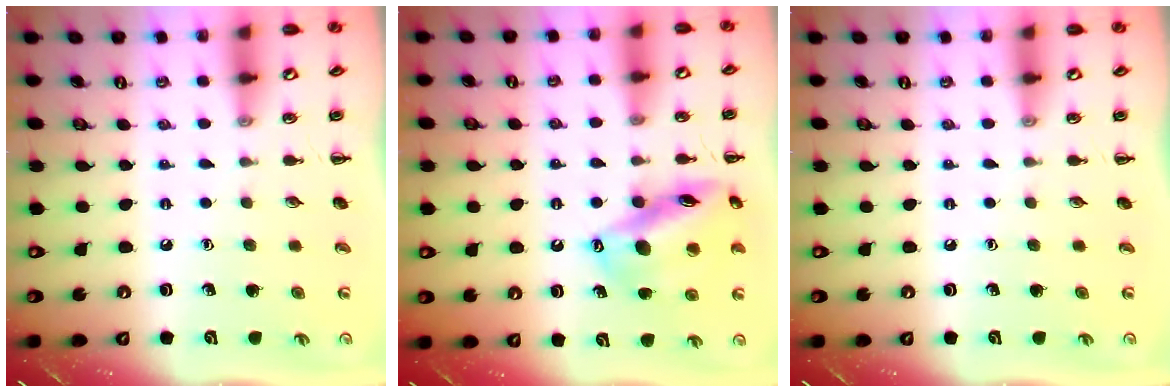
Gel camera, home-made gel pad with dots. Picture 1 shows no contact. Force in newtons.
{"total": 16.3, "press": 16.1, "slide": 2.9}
{"total": 0.0}